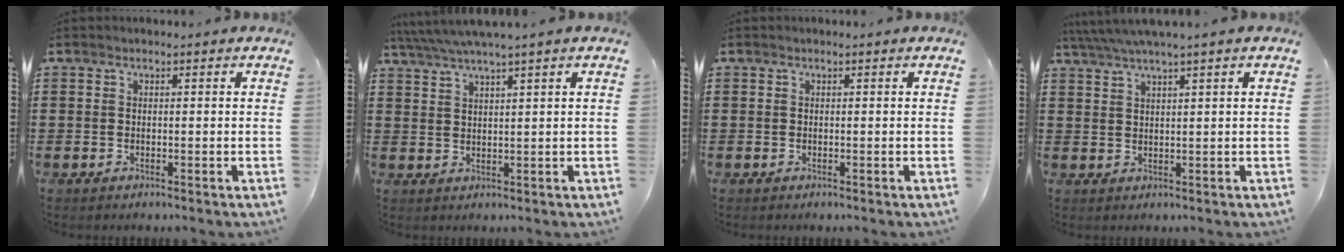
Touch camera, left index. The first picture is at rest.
{"total": 3.1, "force": [2.4, -0.6, 1.9], "torque": [-0.042, -0.006, 0.043]}
{"total": 0.0}
{"total": 2.6, "force": [1.9, -0.4, 1.7], "torque": [-0.036, 0.000, 0.033]}